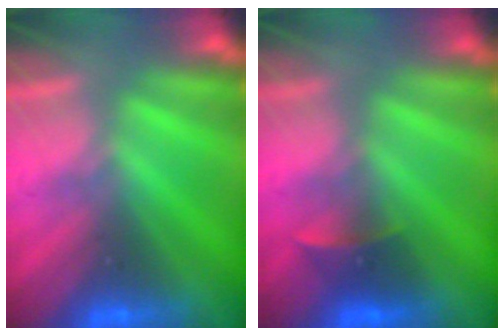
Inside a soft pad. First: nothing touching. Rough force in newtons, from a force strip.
{"total": 1.8}